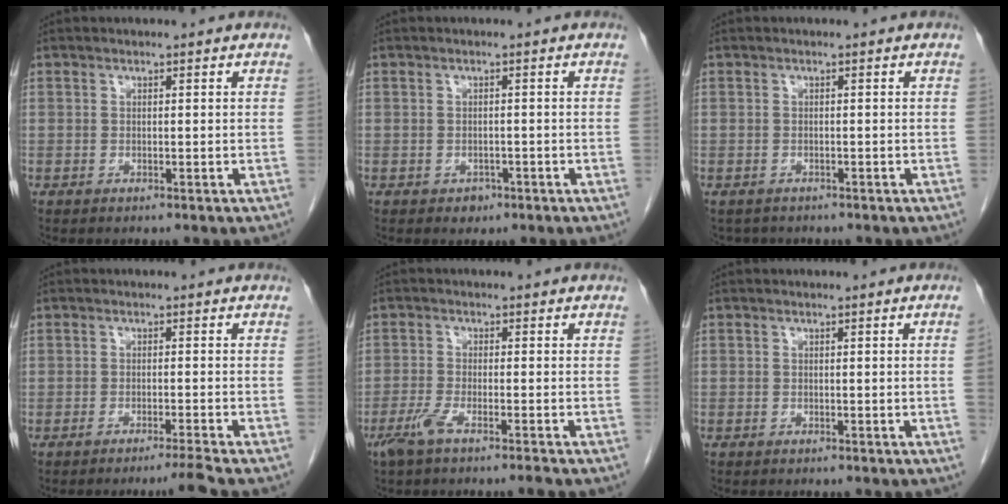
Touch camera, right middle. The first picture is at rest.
{"total": 1.4, "force": [-0.8, 1.1, 0.5], "torque": [-0.007, 0.003, -0.008]}
{"total": 2.7, "force": [-2.2, 1.4, 0.3], "torque": [-0.009, 0.000, -0.031]}
{"total": 3.2, "force": [-2.5, -1.5, 1.3], "torque": [-0.023, -0.007, -0.044]}
{"total": 4.0, "force": [-2.9, -0.1, 2.8], "torque": [-0.056, -0.008, -0.061]}
{"total": 0.8, "force": [-0.2, -0.3, 0.7], "torque": [-0.005, 0.001, -0.003]}